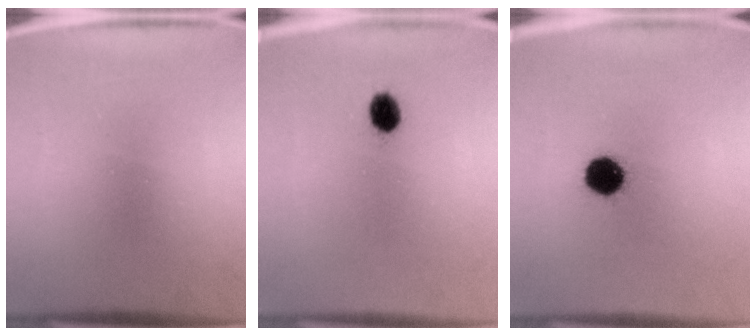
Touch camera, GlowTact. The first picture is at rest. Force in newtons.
{"total": 3.5}
{"total": 8.3}